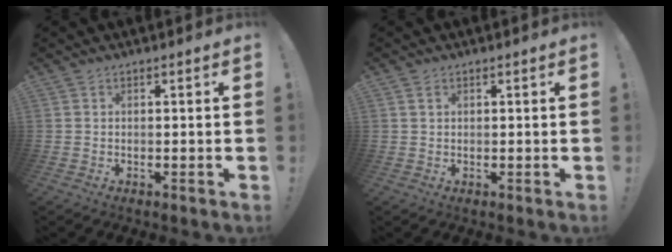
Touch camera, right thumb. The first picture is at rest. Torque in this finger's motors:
{"motor_torque": [-0.12, -0.11, -0.19, 0.03, -0.03]}